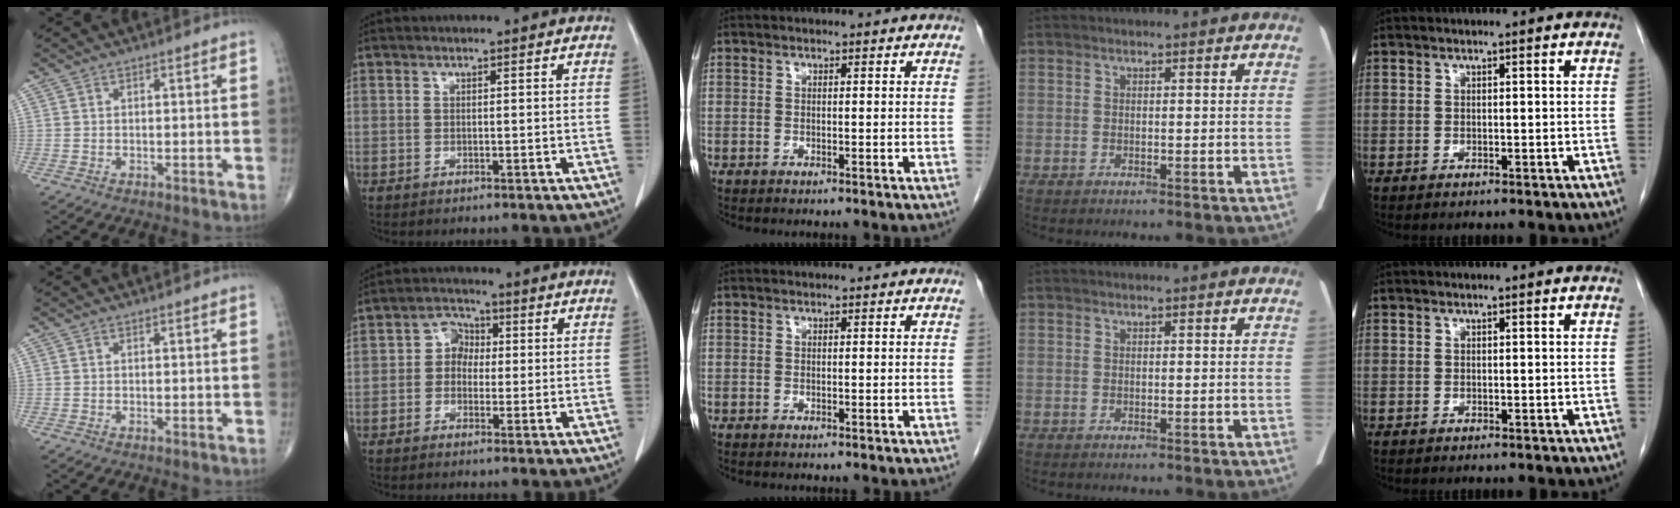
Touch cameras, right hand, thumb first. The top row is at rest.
{"index": {"total": 3.8, "force": [-0.1, 3.1, 2.1], "torque": [-0.031, 0.017, -0.009]}}